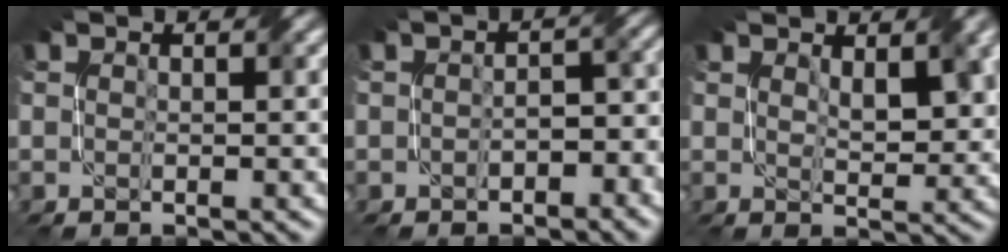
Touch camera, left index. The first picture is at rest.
{"total": 3.3, "force": [-1.8, 1.9, 2.1], "torque": [-0.016, 0.007, -0.023]}
{"total": 3.3, "force": [1.7, 1.3, 2.5], "torque": [-0.040, 0.002, 0.040]}